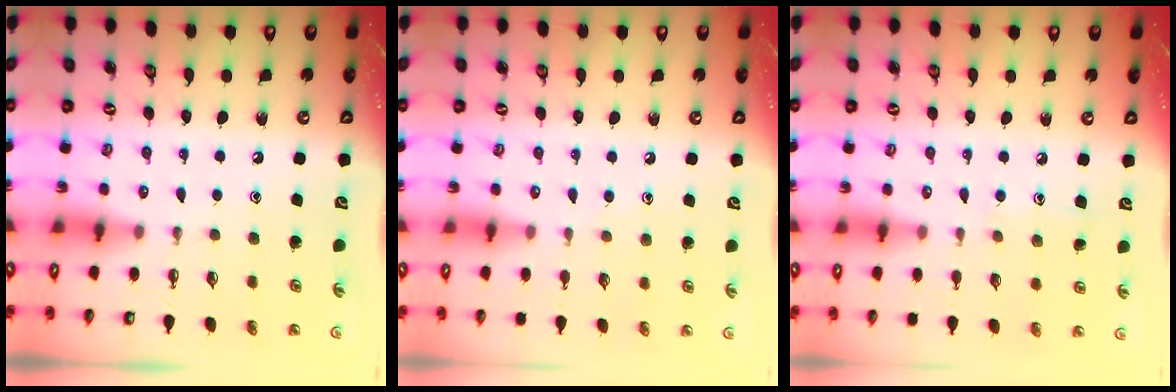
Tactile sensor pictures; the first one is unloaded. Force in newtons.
{"total": 4.0, "press": 4.0, "slide": 0.6}
{"total": 5.2, "press": 5.2, "slide": 0.5}